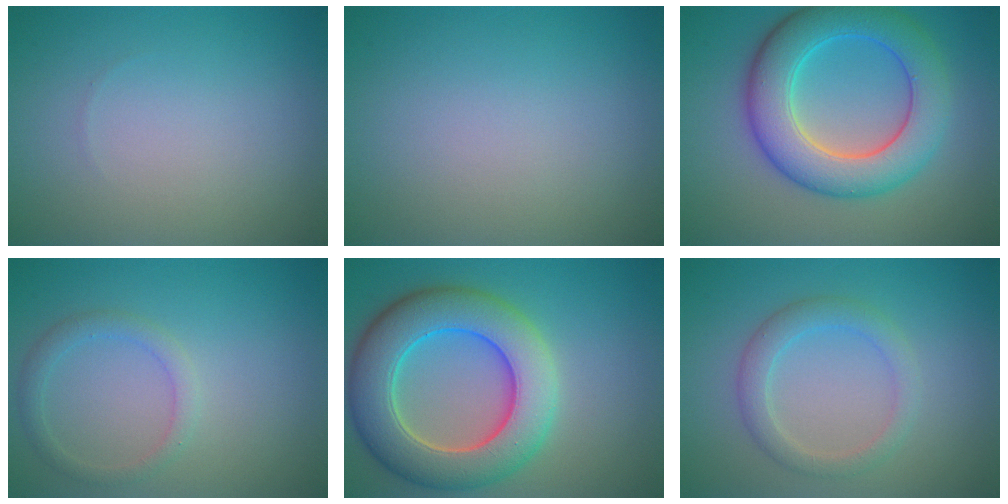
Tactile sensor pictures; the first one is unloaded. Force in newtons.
{"total": 0.0}
{"total": 8.1, "press": 8.1, "slide": 0.1}
{"total": 1.8, "press": 1.8, "slide": 0.1}
{"total": 9.6, "press": 9.6, "slide": 0.5}
{"total": 2.7, "press": 2.7, "slide": 0.3}